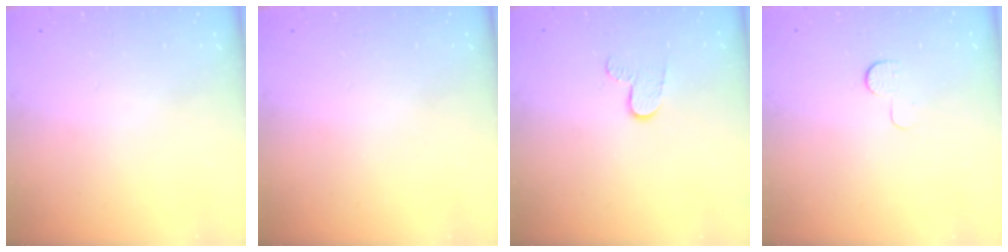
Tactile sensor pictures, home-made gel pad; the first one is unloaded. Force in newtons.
{"total": 0.0}
{"total": 6.1, "press": 6.0, "slide": 0.6}
{"total": 5.1, "press": 5.1, "slide": 0.5}